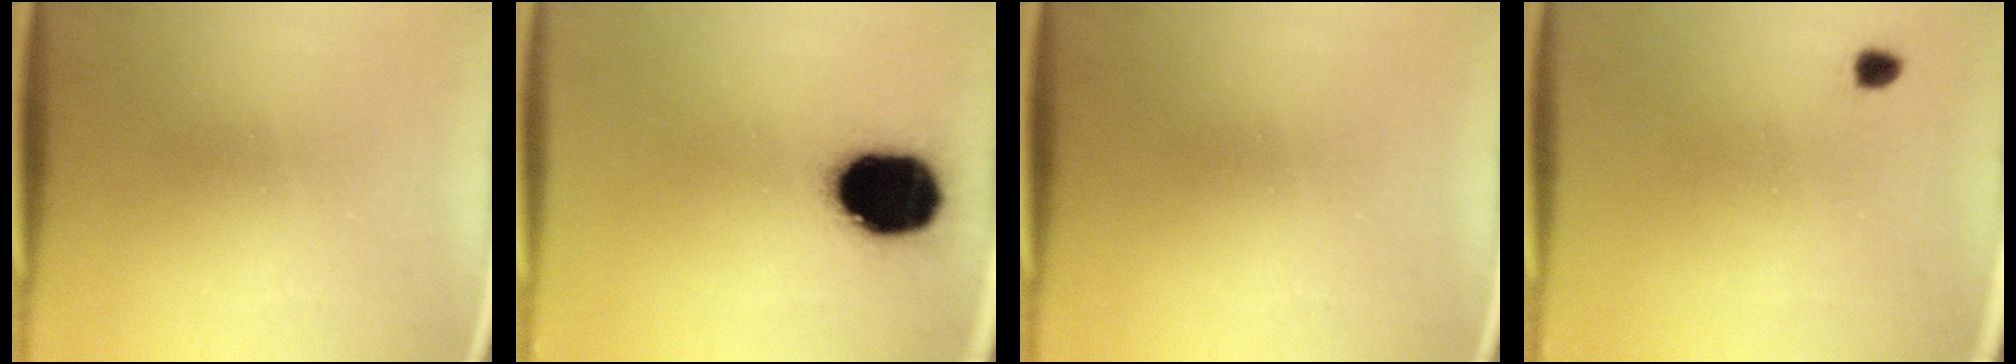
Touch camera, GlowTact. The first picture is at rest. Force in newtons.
{"total": 19.2}
{"total": 0.0}
{"total": 1.3}